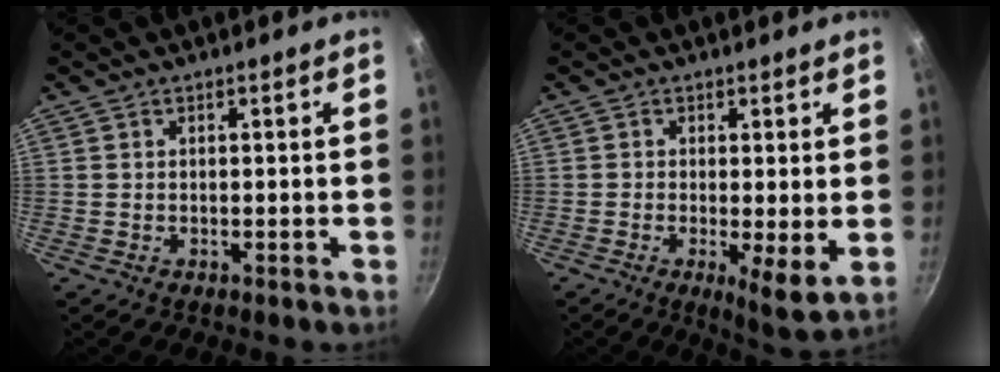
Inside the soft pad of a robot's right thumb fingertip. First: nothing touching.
{"total": 6.2, "force": [-0.6, 1.7, 6.0], "torque": [-0.086, -0.023, -0.006]}